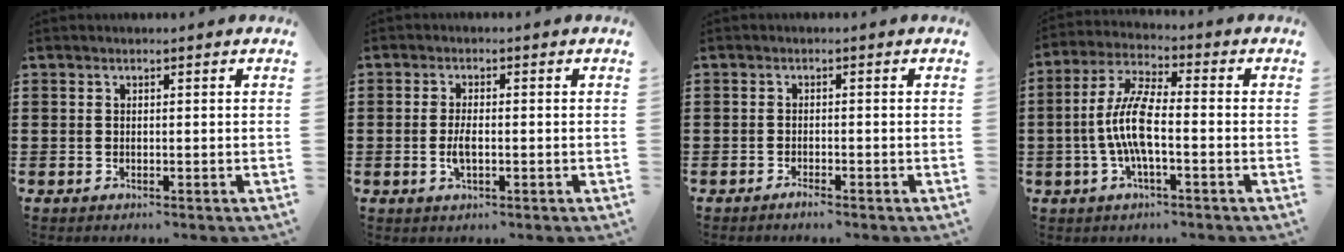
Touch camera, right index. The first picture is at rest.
{"total": 2.9, "force": [-0.6, 1.1, 2.7], "torque": [-0.055, -0.001, -0.013]}
{"total": 1.1, "force": [-1.0, 0.1, 0.5], "torque": [-0.012, -0.004, -0.018]}
{"total": 8.5, "force": [-1.6, 2.4, 8.0], "torque": [-0.179, -0.013, -0.035]}